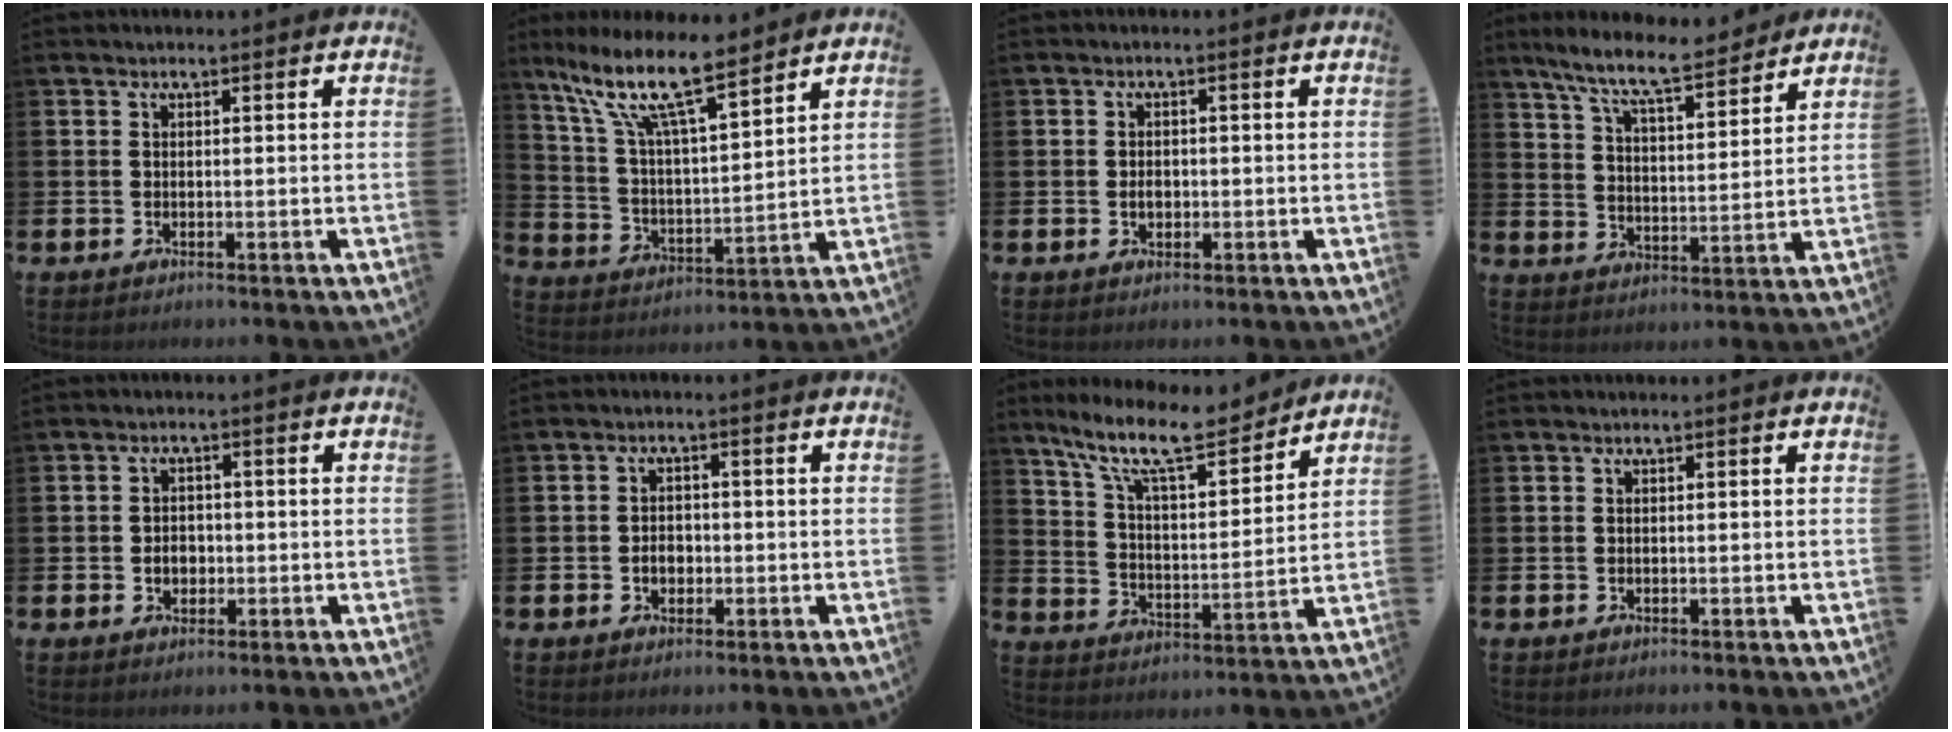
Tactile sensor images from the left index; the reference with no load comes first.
{"total": 12.2, "force": [9.4, 2.9, 7.2], "torque": [-0.168, -0.042, 0.162]}
{"total": 1.6, "force": [-0.3, 1.2, 1.0], "torque": [-0.011, 0.003, -0.010]}
{"total": 9.4, "force": [8.5, 1.3, 3.8], "torque": [-0.099, -0.046, 0.151]}
{"total": 2.5, "force": [-0.6, 2.0, 1.4], "torque": [-0.012, -0.002, -0.018]}
{"total": 2.5, "force": [-0.8, 1.9, 1.4], "torque": [-0.010, -0.003, -0.021]}
{"total": 11.8, "force": [9.9, 2.5, 5.9], "torque": [-0.136, -0.052, 0.172]}
{"total": 0.0}